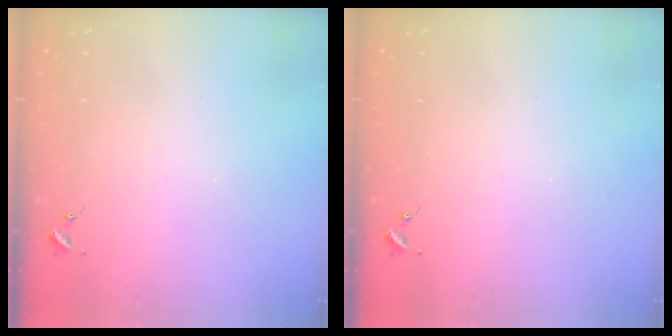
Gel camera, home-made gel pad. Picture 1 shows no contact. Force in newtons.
{"total": 0.0}